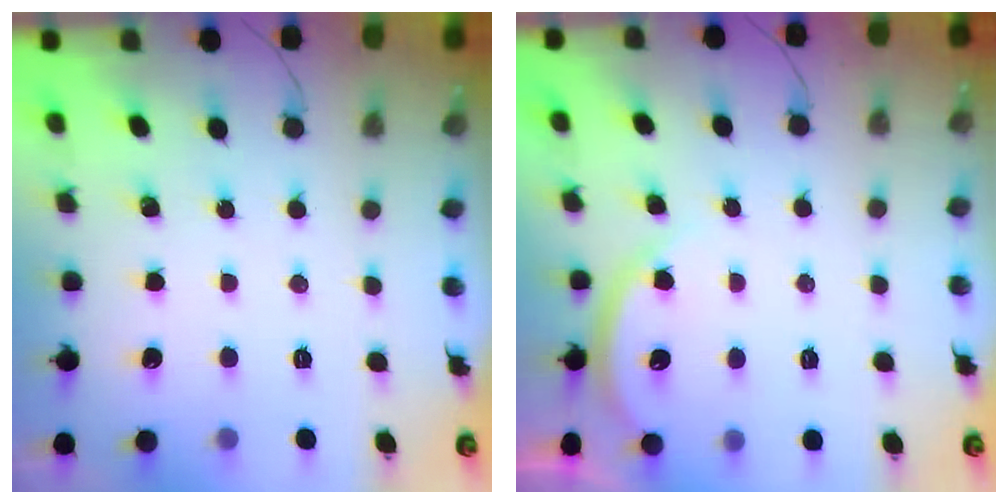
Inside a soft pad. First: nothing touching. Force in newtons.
{"total": 3.0, "press": 2.9, "slide": 0.4}